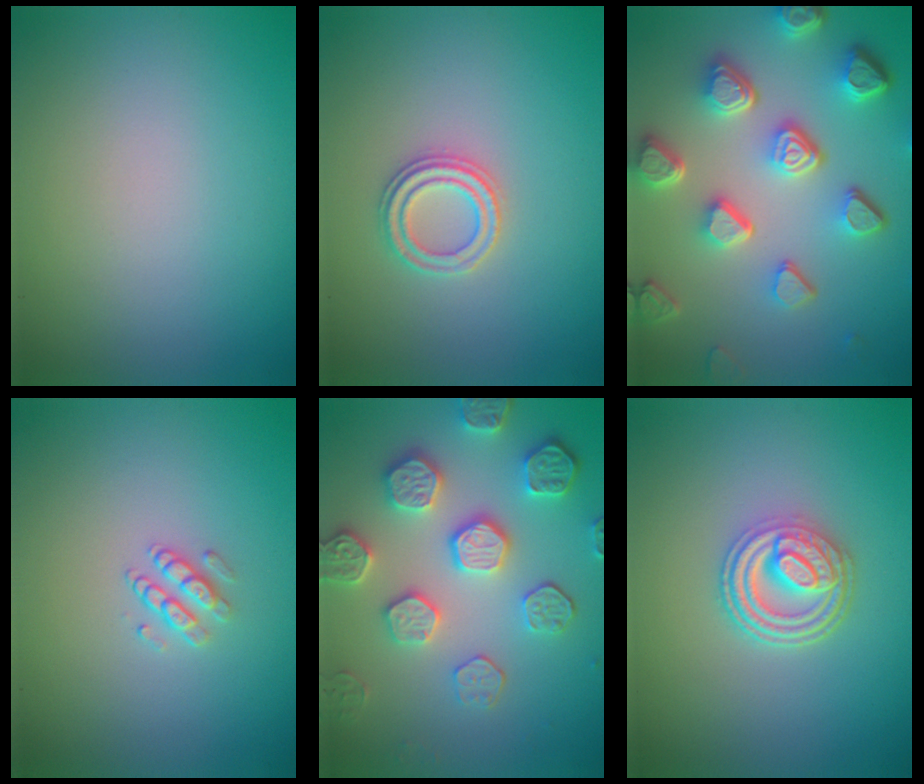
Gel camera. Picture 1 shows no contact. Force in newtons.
{"total": 2.2, "press": 2.2, "slide": 0.3}
{"total": 7.5, "press": 5.6, "slide": 5.0}
{"total": 1.5, "press": 1.1, "slide": 1.0}
{"total": 5.6, "press": 5.1, "slide": 2.3}
{"total": 4.6, "press": 3.6, "slide": 3.0}